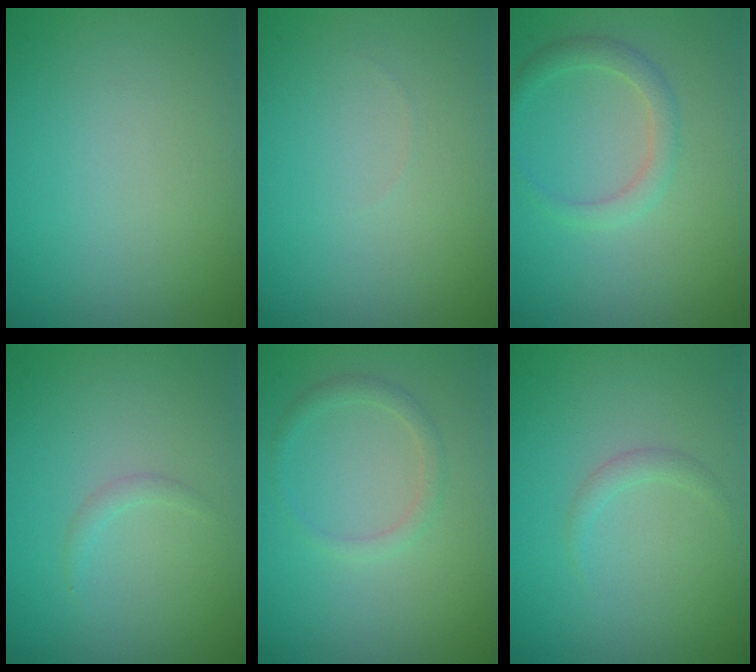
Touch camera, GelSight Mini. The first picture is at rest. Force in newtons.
{"total": 0.0}
{"total": 1.9, "press": 1.9, "slide": 0.1}
{"total": 0.7, "press": 0.7, "slide": 0.1}
{"total": 1.4, "press": 1.4, "slide": 0.1}
{"total": 0.9, "press": 0.9, "slide": 0.0}